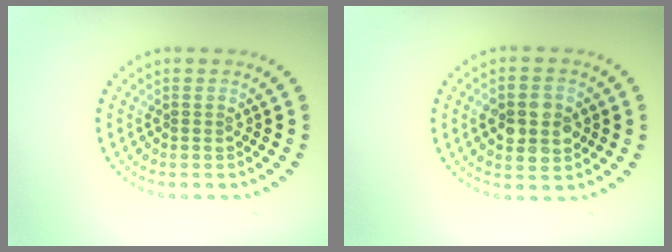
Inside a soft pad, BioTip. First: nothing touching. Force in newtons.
{"total": 4.5, "press": 4.5, "slide": 0.1}